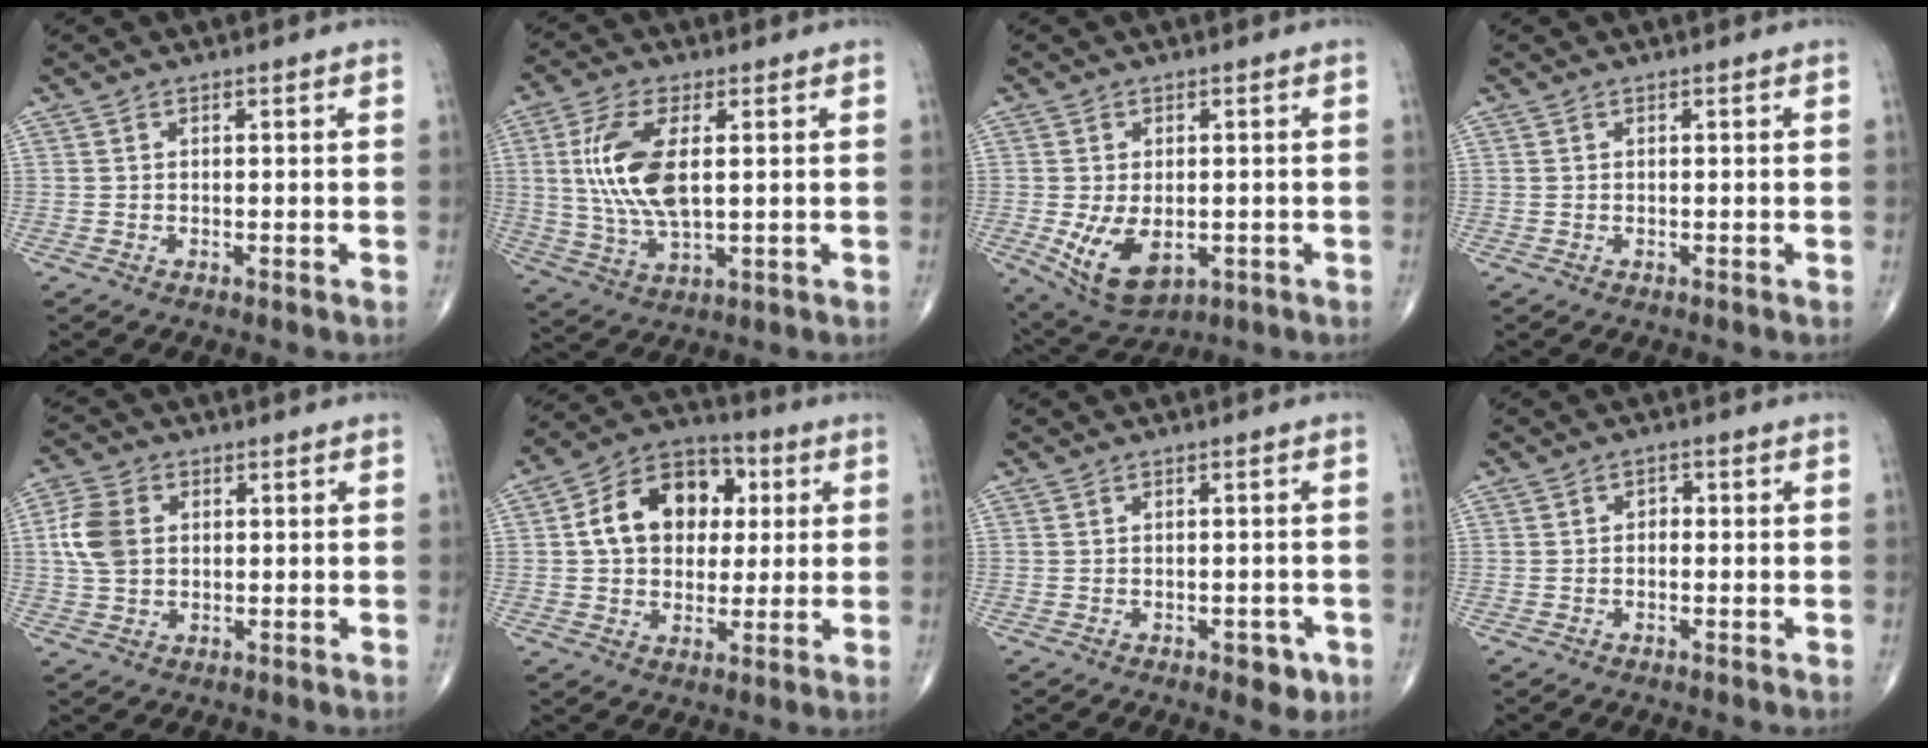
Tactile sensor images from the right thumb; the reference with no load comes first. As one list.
[{"total": 12.6, "force": [2.0, 5.5, 11.2], "torque": [-0.237, -0.008, 0.044]}, {"total": 9.5, "force": [-2.0, 5.7, 7.3], "torque": [-0.122, -0.010, -0.017]}, {"total": 0.0}, {"total": 7.6, "force": [1.0, 5.5, 5.1], "torque": [-0.104, 0.007, 0.018]}, {"total": 15.3, "force": [2.7, 11.2, 10.1], "torque": [-0.126, 0.014, 0.034]}, {"total": 3.6, "force": [-1.7, 1.9, 2.6], "torque": [-0.013, 0.006, -0.019]}, {"total": 1.3, "force": [-0.3, 1.0, 0.7], "torque": [0.001, 0.003, -0.010]}]